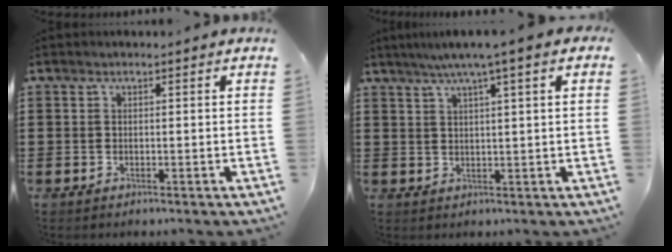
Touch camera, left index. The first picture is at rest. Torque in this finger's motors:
{"motor_torque": [2.14, 0.00, 0.20, -0.03]}